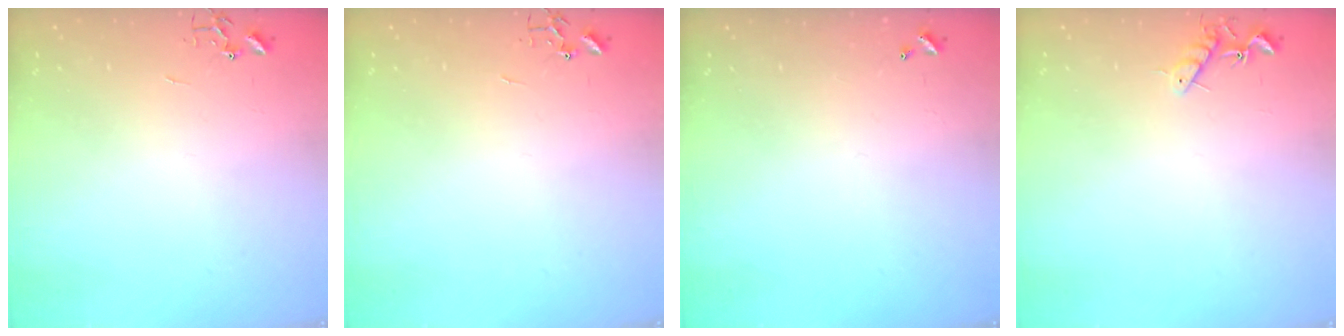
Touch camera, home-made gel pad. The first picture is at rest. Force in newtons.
{"total": 0.0}
{"total": 0.0}
{"total": 7.0, "press": 6.9, "slide": 0.9}